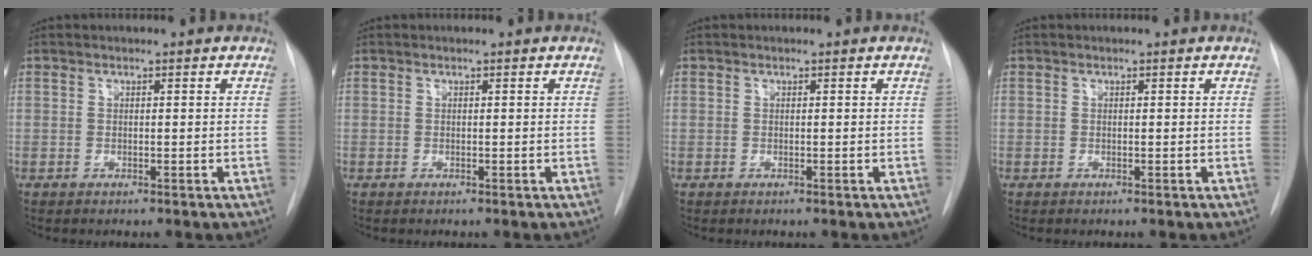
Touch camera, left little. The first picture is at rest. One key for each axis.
{"total": 0.0}
{"total": 0.0}
{"total": 0.0}